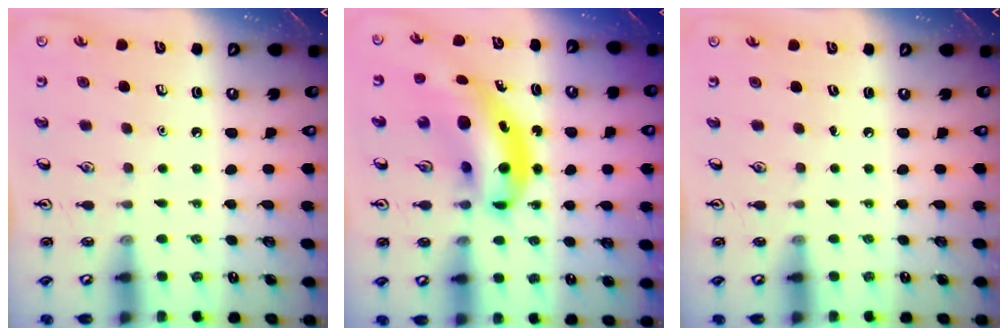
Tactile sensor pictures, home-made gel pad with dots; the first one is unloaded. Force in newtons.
{"total": 14.1, "press": 13.4, "slide": 4.2}
{"total": 0.0}